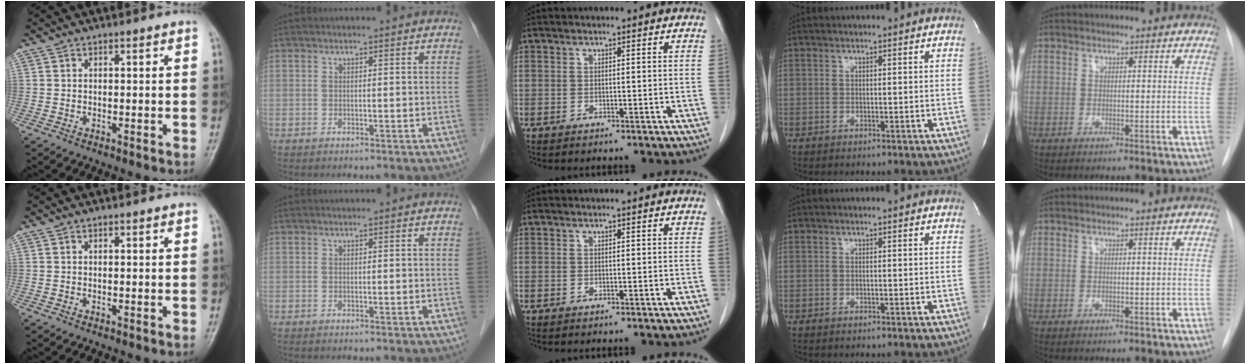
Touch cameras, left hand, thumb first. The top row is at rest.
{}